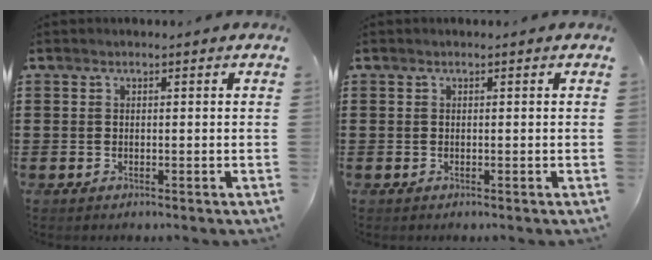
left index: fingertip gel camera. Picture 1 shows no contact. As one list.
[{"total": 0.0}]